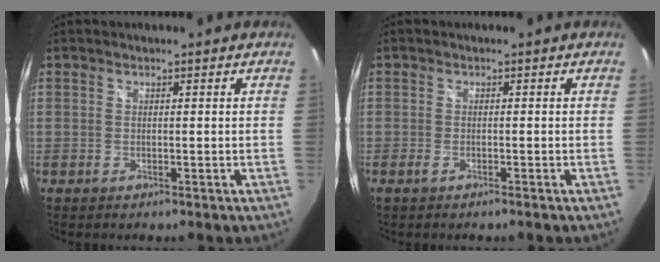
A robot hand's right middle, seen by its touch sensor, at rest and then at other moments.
{"total": 1.3, "force": [-0.9, 0.2, 0.8], "torque": [-0.018, -0.003, -0.019]}